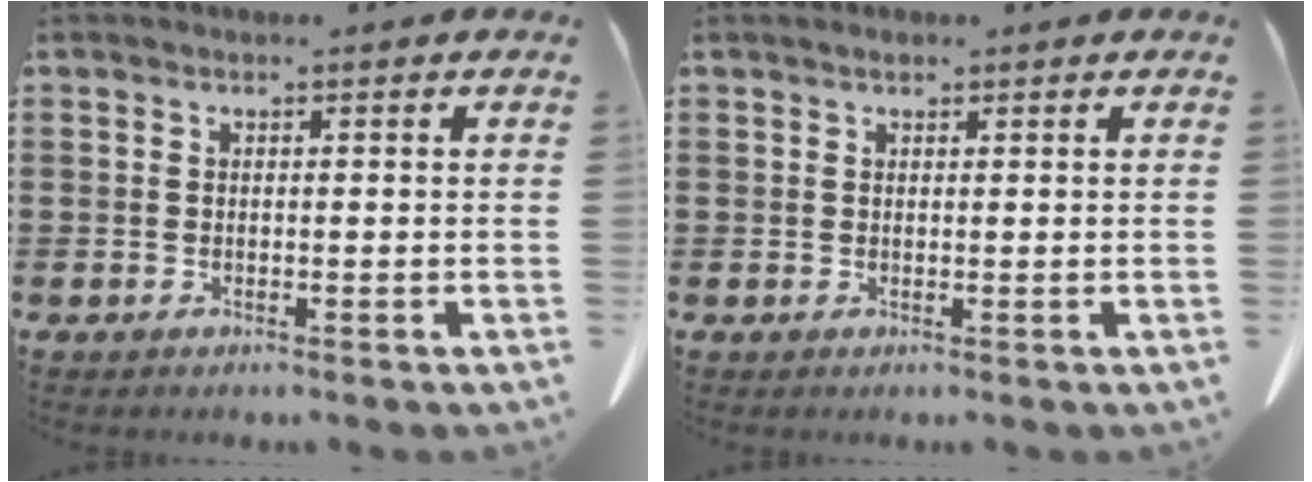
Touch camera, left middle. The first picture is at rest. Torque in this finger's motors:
{"motor_torque": [-0.03, 0.11, 0.00, 0.01]}